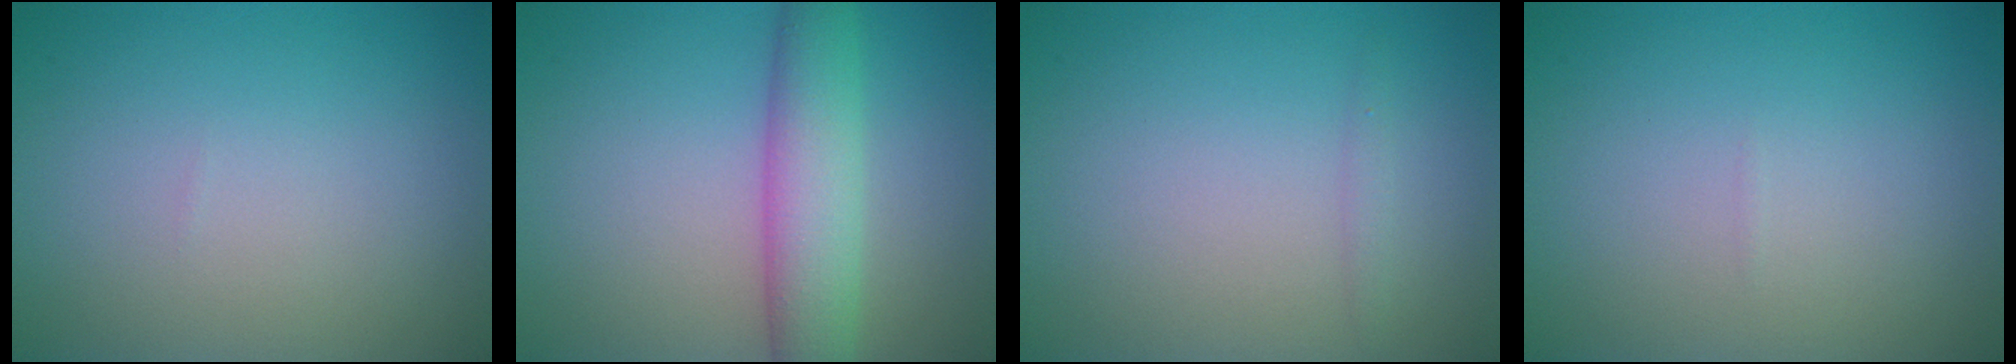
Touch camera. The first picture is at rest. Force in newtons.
{"total": 5.3, "press": 5.3, "slide": 0.1}
{"total": 0.6, "press": 0.6, "slide": 0.0}
{"total": 0.0}